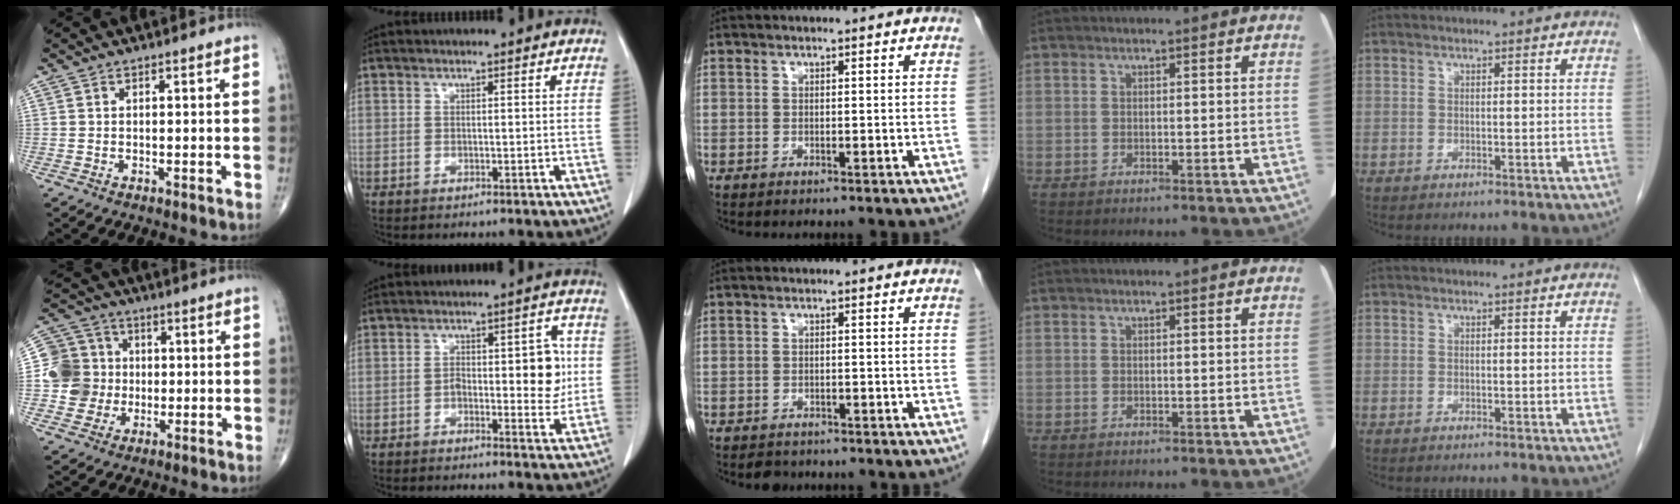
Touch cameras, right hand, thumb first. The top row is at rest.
{"thumb": {"total": 10.0, "force": [-0.4, 9.7, 2.5], "torque": [-0.017, 0.016, -0.010]}, "index": {"total": 7.4, "force": [-0.3, 3.0, 6.7], "torque": [-0.081, 0.014, -0.003]}, "middle": {"total": 1.8, "force": [-1.5, 0.9, 0.2], "torque": [-0.011, -0.001, -0.023]}}